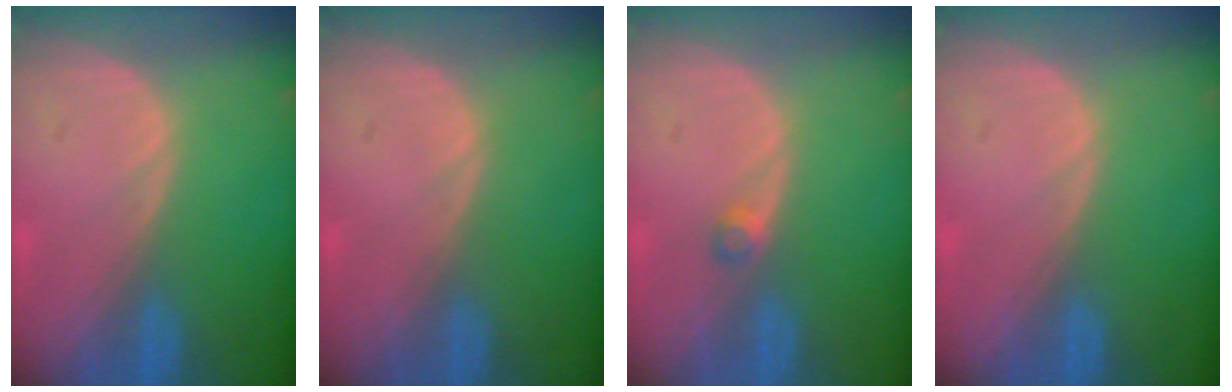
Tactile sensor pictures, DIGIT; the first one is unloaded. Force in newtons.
{"total": 0.0}
{"total": 1.6, "press": 1.4, "slide": 0.9}
{"total": 0.0}